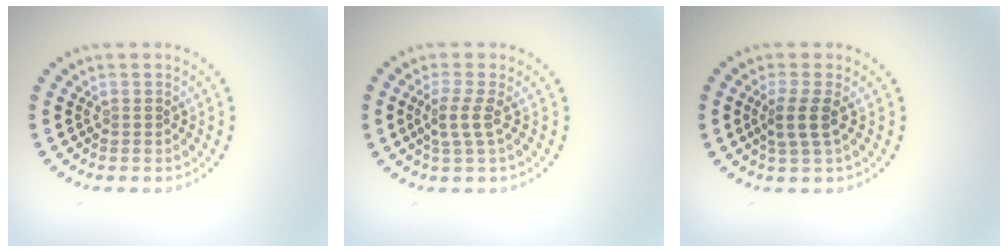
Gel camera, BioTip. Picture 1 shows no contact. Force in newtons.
{"total": 2.1, "press": 1.6, "slide": 1.4}
{"total": 2.2, "press": 1.8, "slide": 1.3}